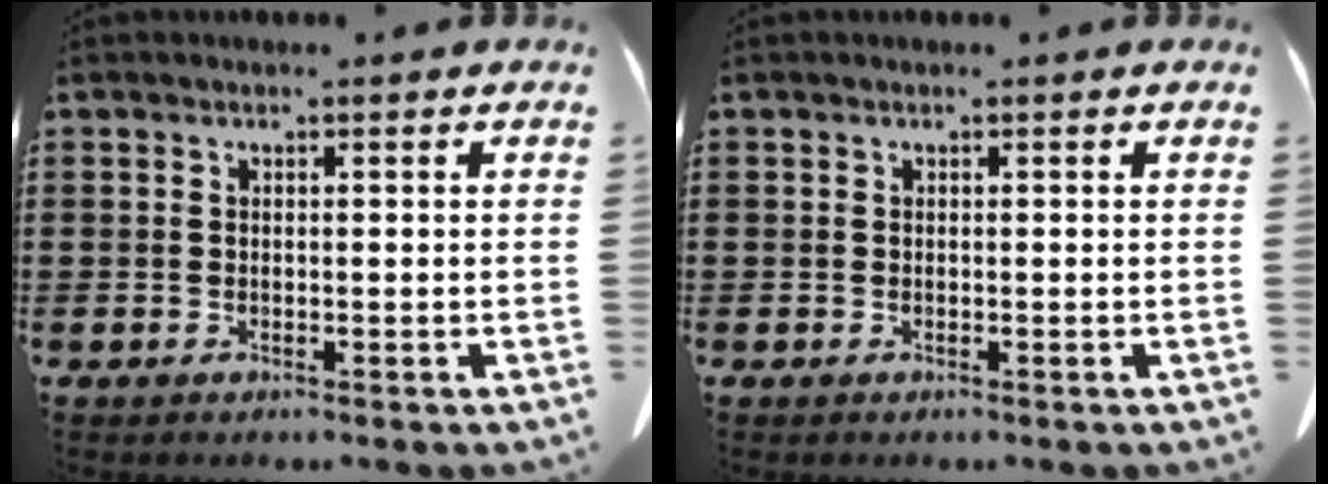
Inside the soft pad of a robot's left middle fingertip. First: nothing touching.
{"total": 0.0}